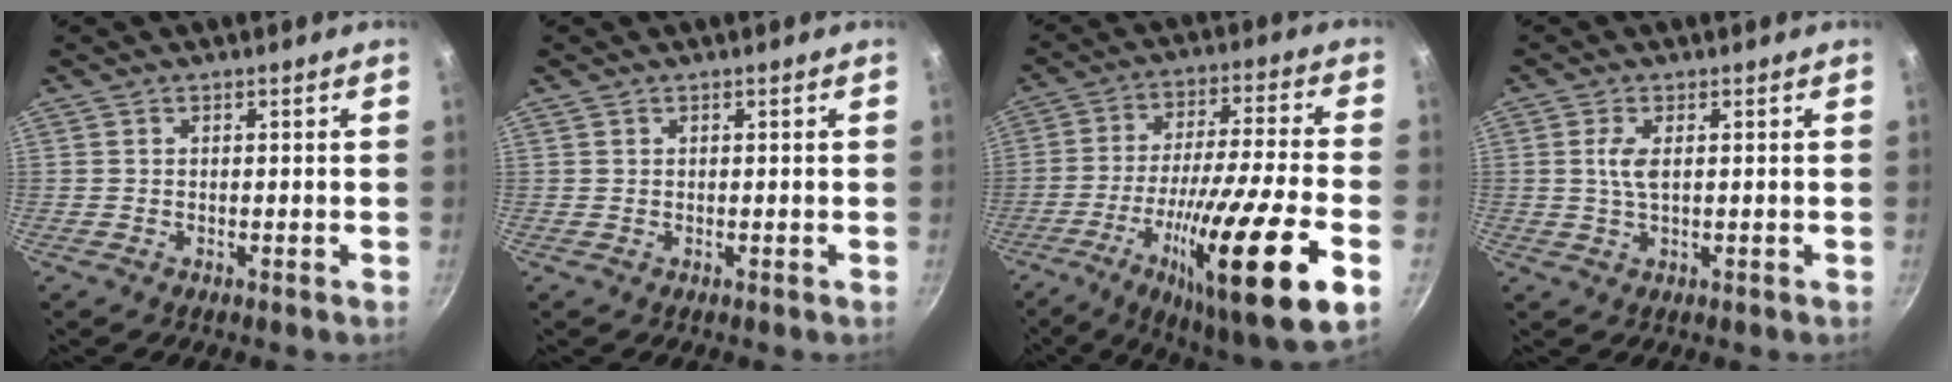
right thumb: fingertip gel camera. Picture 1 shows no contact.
{"total": 0.0}
{"total": 26.1, "force": [-9.6, 4.6, 23.8], "torque": [-0.372, 0.024, -0.155]}
{"total": 3.3, "force": [0.6, 1.3, 3.0], "torque": [-0.066, 0.004, 0.012]}